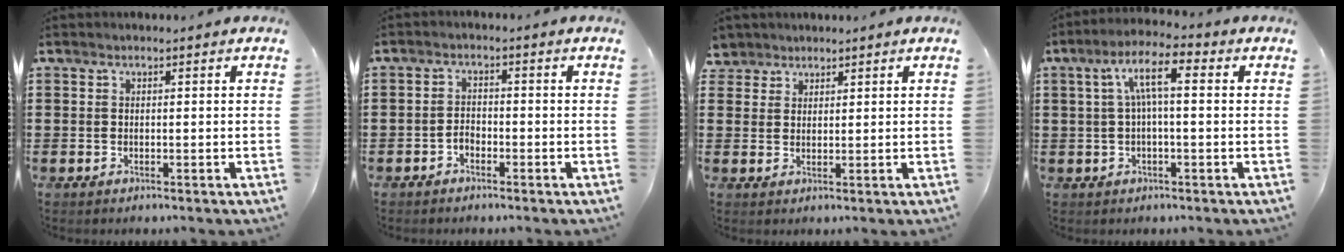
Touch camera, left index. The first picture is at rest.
{"total": 1.7, "force": [-1.3, 0.9, 0.7], "torque": [-0.018, 0.005, -0.028]}
{"total": 2.9, "force": [2.3, 1.7, 0.0], "torque": [-0.012, 0.008, 0.045]}
{"total": 7.5, "force": [1.2, 2.2, 7.1], "torque": [-0.144, 0.013, 0.016]}